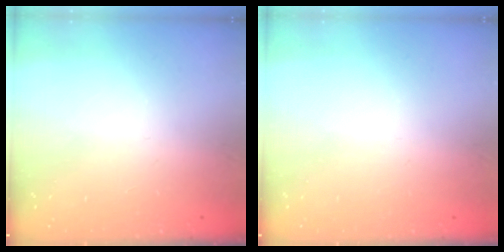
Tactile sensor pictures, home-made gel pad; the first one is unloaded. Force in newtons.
{"total": 0.0}